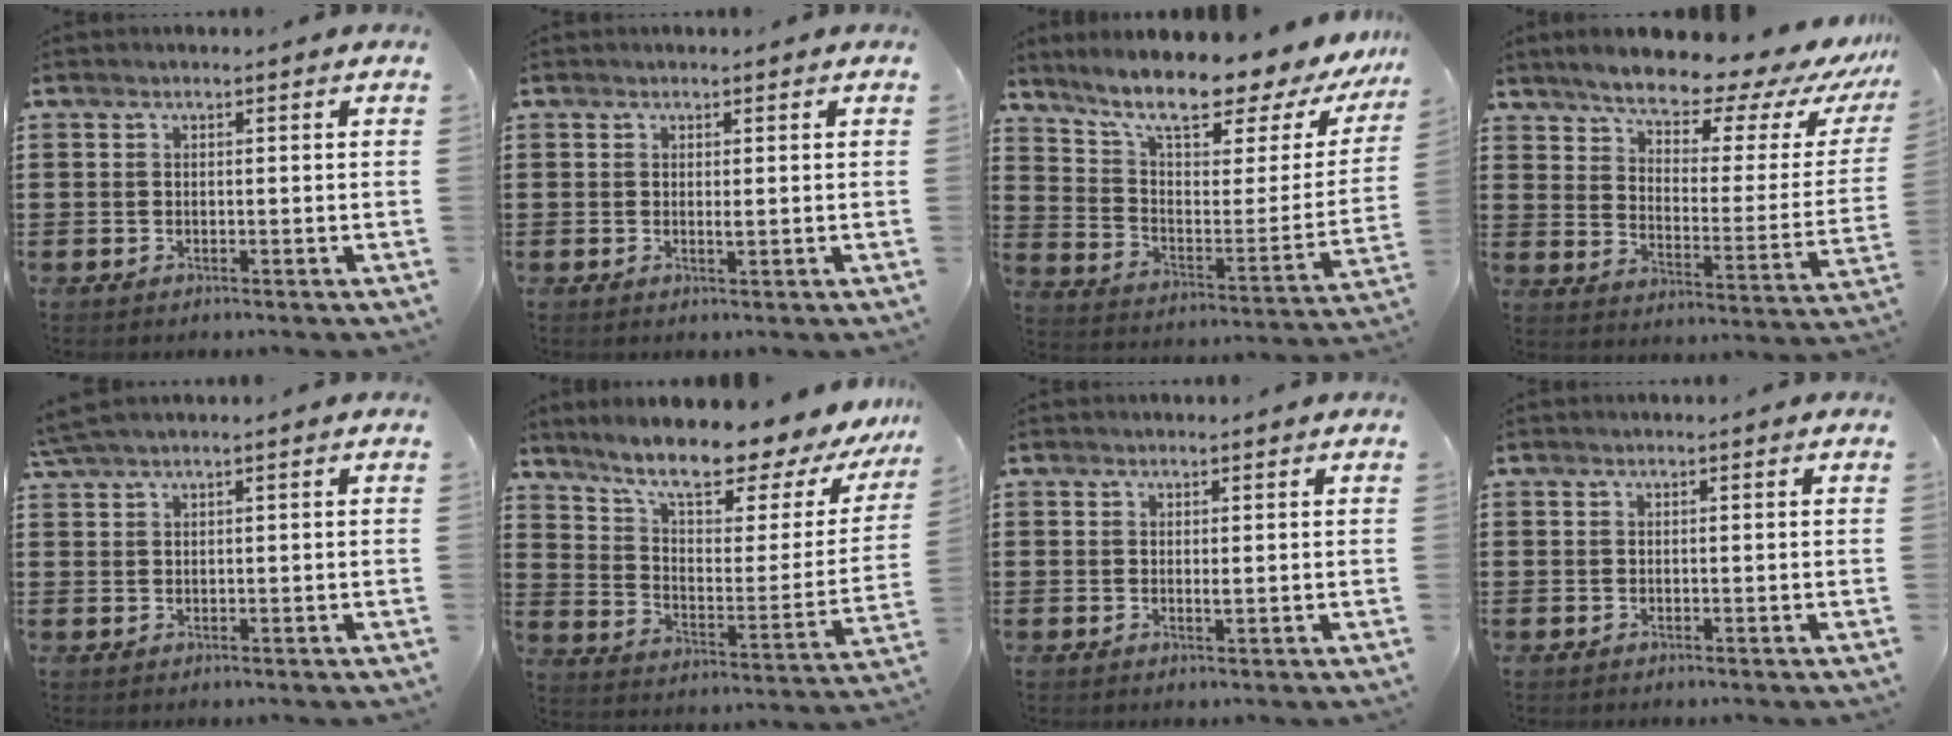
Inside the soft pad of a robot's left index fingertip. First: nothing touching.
{"total": 1.0, "force": [0.2, 0.1, 1.0], "torque": [-0.020, -0.002, 0.003]}
{"total": 11.1, "force": [9.2, 2.0, 5.8], "torque": [-0.121, -0.072, 0.150]}
{"total": 9.3, "force": [8.2, 1.9, 4.0], "torque": [-0.083, -0.064, 0.134]}
{"total": 1.7, "force": [1.3, -0.1, 1.2], "torque": [-0.026, -0.002, 0.025]}
{"total": 11.1, "force": [9.1, 2.2, 5.9], "torque": [-0.122, -0.069, 0.149]}
{"total": 1.0, "force": [0.2, 0.2, 0.9], "torque": [-0.019, -0.001, 0.004]}
{"total": 0.0}